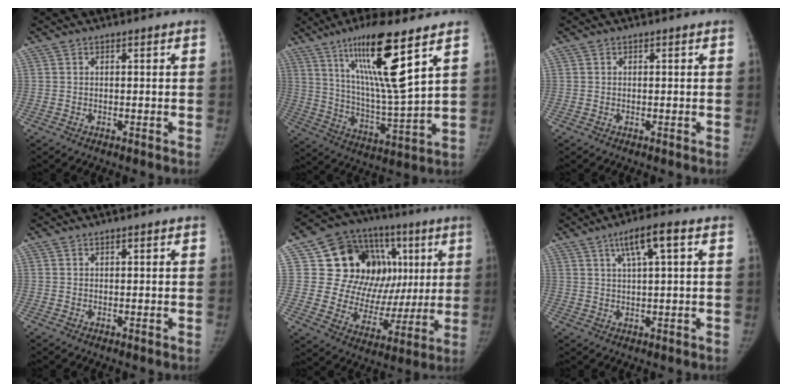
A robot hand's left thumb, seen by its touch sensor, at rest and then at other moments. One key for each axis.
{"total": 18.0, "fx": 9.8, "fy": 1.9, "fz": 15.0, "tx": -0.266, "ty": -0.061, "tz": 0.180}
{"total": 0.0}
{"total": 0.5, "fx": 0.2, "fy": 0.2, "fz": 0.4, "tx": -0.004, "ty": 0.001, "tz": 0.003}
{"total": 24.2, "fx": 6.1, "fy": 17.8, "fz": 15.3, "tx": -0.155, "ty": 0.027, "tz": 0.109}
{"total": 6.9, "fx": 2.7, "fy": 1.2, "fz": 6.2, "tx": -0.110, "ty": 0.006, "tz": 0.046}